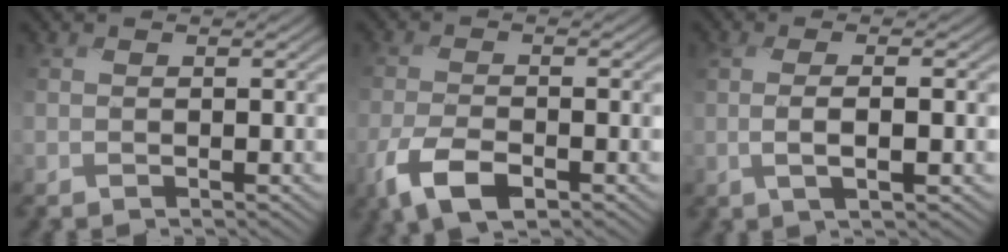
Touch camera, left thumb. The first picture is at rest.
{"total": 5.9, "force": [-3.4, 2.6, 4.1], "torque": [-0.092, -0.009, -0.068]}
{"total": 3.5, "force": [-0.3, 0.7, 3.4], "torque": [-0.071, -0.001, -0.007]}